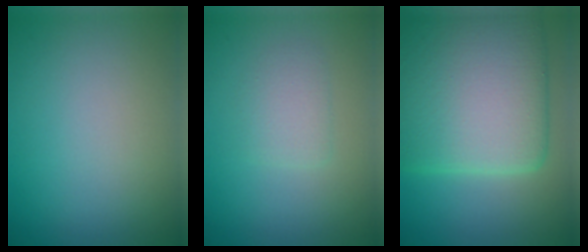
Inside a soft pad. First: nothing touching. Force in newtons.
{"total": 1.7, "press": 1.7, "slide": 0.3}
{"total": 13.1, "press": 13.1, "slide": 0.4}